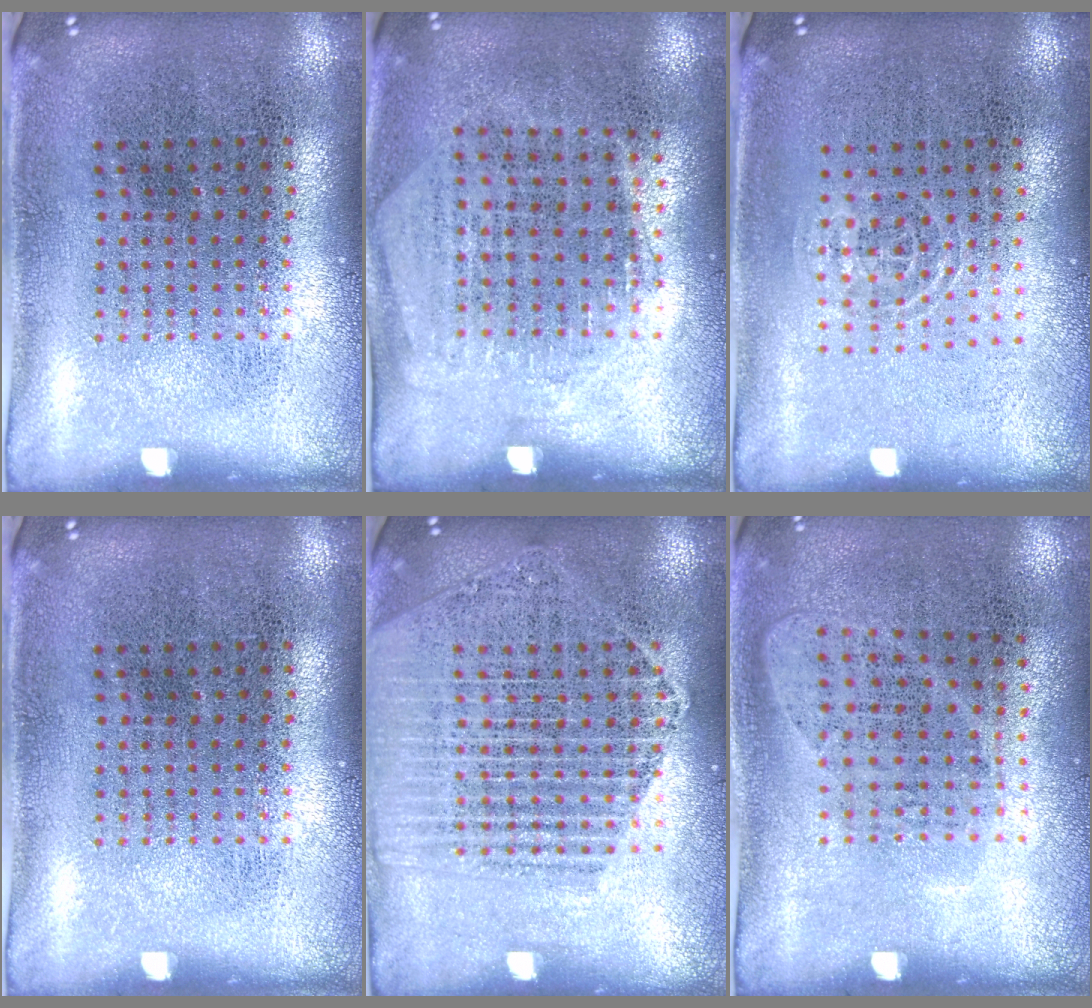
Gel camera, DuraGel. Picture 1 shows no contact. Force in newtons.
{"total": 1.3, "press": 1.1, "slide": 0.6}
{"total": 0.8, "press": 0.5, "slide": 0.6}
{"total": 0.0}
{"total": 1.8, "press": 1.7, "slide": 0.6}
{"total": 1.0, "press": 0.9, "slide": 0.4}